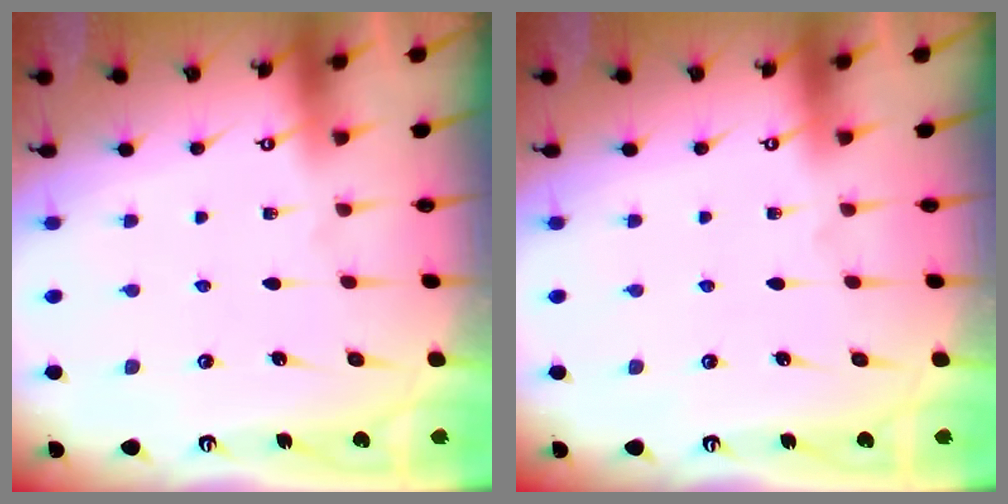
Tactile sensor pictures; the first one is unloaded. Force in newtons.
{"total": 0.0}